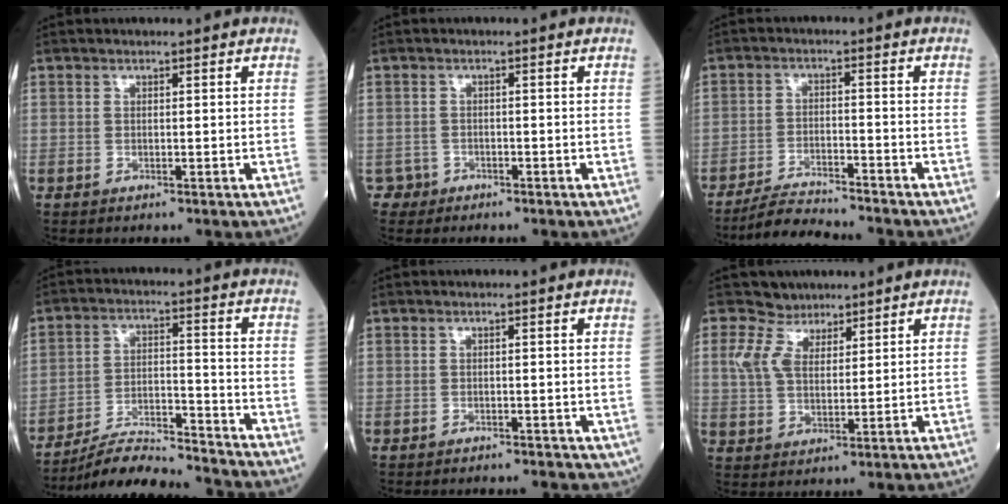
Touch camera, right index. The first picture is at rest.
{"total": 1.6, "force": [-1.0, 1.1, -0.7], "torque": [0.011, 0.008, -0.018]}
{"total": 6.6, "force": [-6.3, -0.3, 1.7], "torque": [-0.027, -0.016, -0.112]}
{"total": 11.2, "force": [-10.8, -0.2, 2.6], "torque": [-0.043, 0.011, -0.190]}
{"total": 1.2, "force": [-0.8, 0.7, 0.6], "torque": [-0.006, 0.001, -0.004]}
{"total": 5.6, "force": [4.1, 3.3, 2.0], "torque": [-0.056, 0.012, 0.087]}